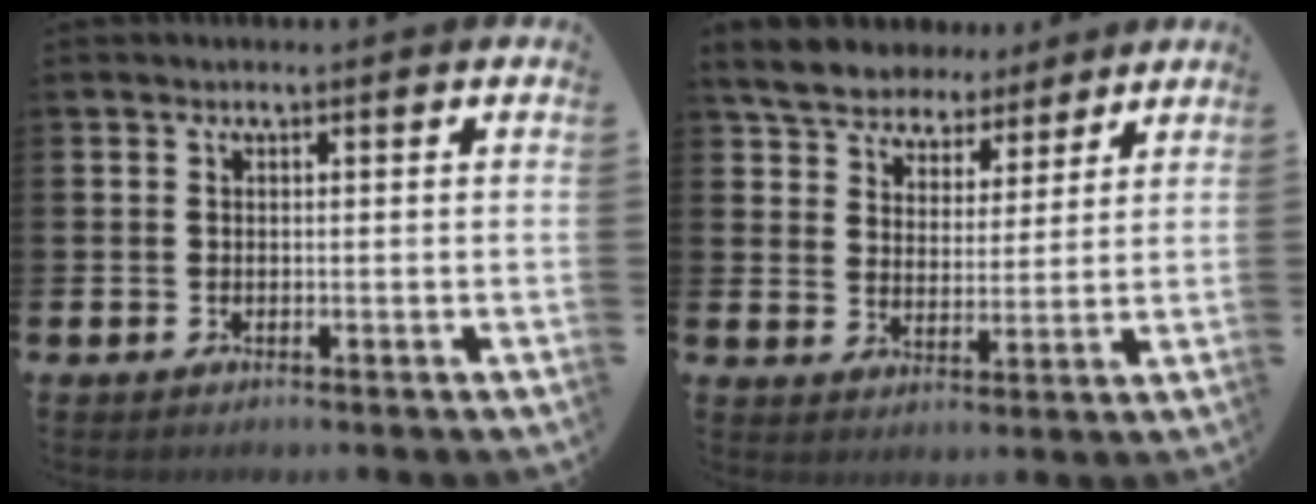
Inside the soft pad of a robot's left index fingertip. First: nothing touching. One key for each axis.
{"total": 6.2, "fx": 5.9, "fy": 2.0, "fz": 0.2, "tx": -0.044, "ty": -0.034, "tz": 0.107}